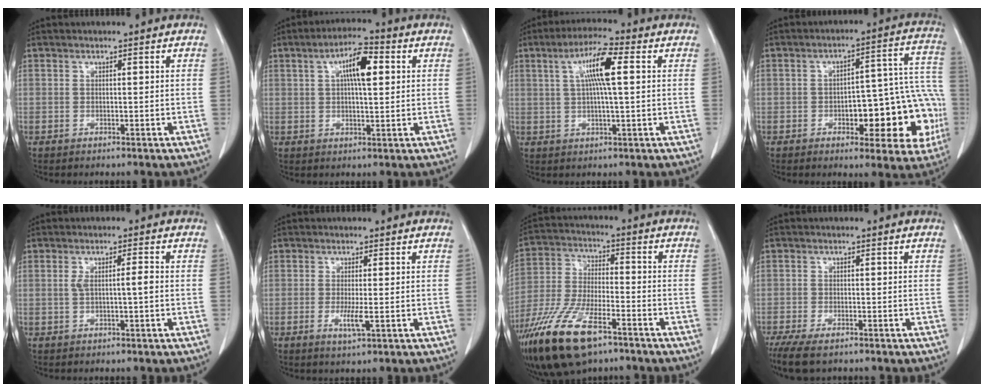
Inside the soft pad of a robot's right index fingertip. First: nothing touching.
{"total": 7.5, "force": [2.1, 1.9, 6.9], "torque": [-0.120, 0.016, 0.034]}
{"total": 8.0, "force": [2.0, 0.6, 7.7], "torque": [-0.144, 0.012, 0.033]}
{"total": 17.3, "force": [-4.4, 6.6, 15.4], "torque": [-0.139, 0.050, -0.040]}
{"total": 2.9, "force": [-0.1, 0.2, 2.9], "torque": [-0.055, 0.006, 0.000]}
{"total": 2.9, "force": [-0.8, 0.3, 2.8], "torque": [-0.054, -0.006, -0.011]}
{"total": 15.9, "force": [-10.1, 5.0, 11.2], "torque": [-0.244, -0.025, -0.186]}
{"total": 7.5, "force": [-5.7, 2.3, 4.4], "torque": [-0.076, -0.016, -0.092]}